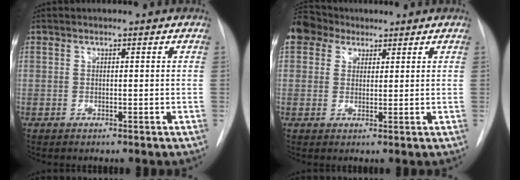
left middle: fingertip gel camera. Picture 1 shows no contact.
{"total": 6.4, "force": [4.6, 4.2, 1.3], "torque": [-0.026, 0.030, 0.089]}